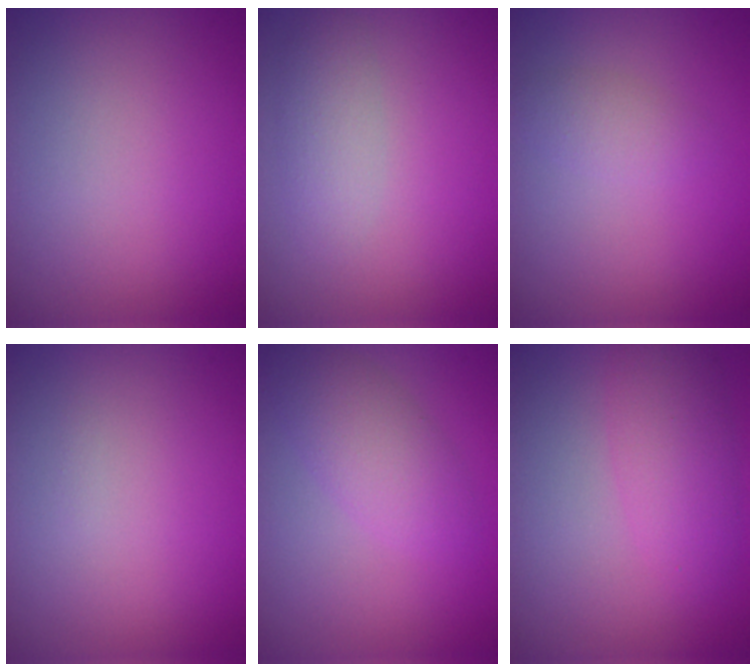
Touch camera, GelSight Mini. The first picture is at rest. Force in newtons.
{"total": 2.1, "press": 2.1, "slide": 0.1}
{"total": 1.6, "press": 1.6, "slide": 0.1}
{"total": 0.0}
{"total": 3.5, "press": 3.5, "slide": 0.1}
{"total": 2.2, "press": 2.2, "slide": 0.1}